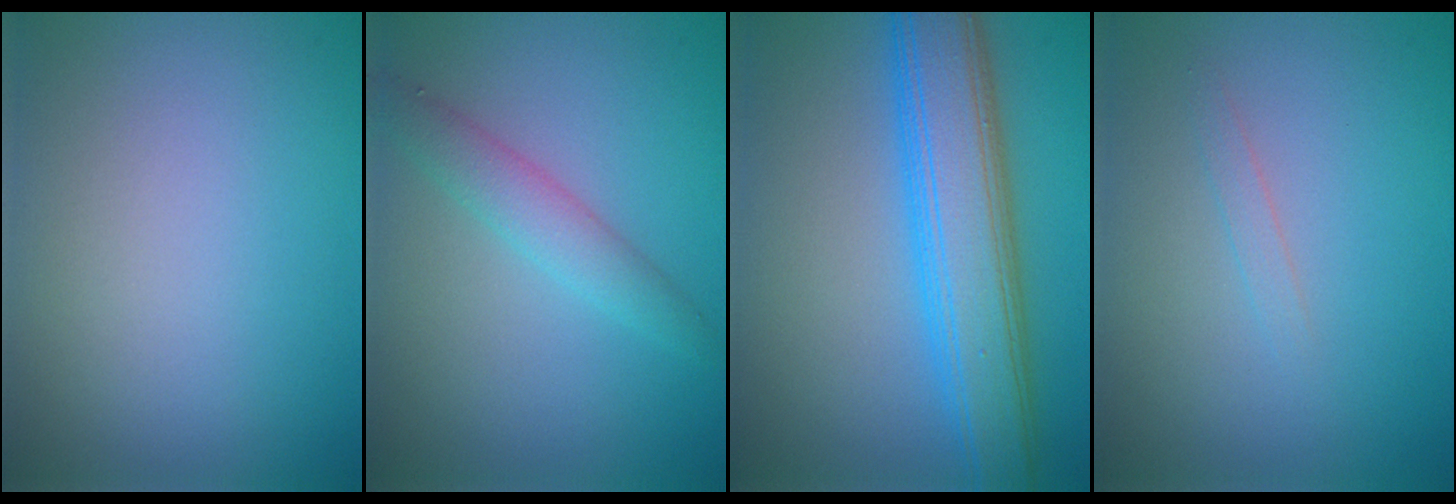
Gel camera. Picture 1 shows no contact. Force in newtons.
{"total": 2.7, "press": 2.6, "slide": 0.1}
{"total": 8.0, "press": 8.0, "slide": 0.0}
{"total": 0.8, "press": 0.8, "slide": 0.1}